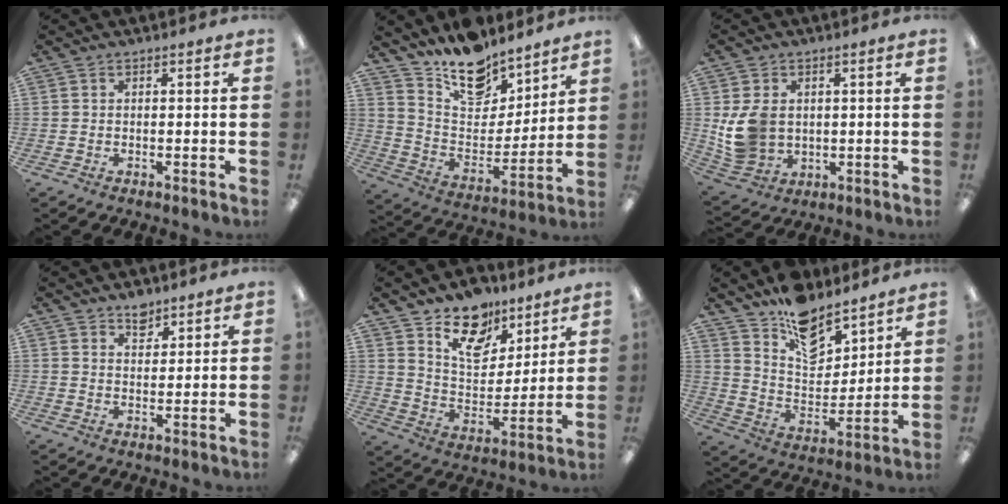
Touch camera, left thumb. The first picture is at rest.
{"total": 15.0, "force": [12.7, 7.0, 4.1], "torque": [-0.071, -0.100, 0.234]}
{"total": 9.4, "force": [1.0, 7.6, 5.4], "torque": [-0.115, 0.011, 0.025]}
{"total": 4.1, "force": [3.4, 2.1, 1.1], "torque": [0.005, -0.022, 0.057]}
{"total": 14.4, "force": [10.2, 8.4, 5.9], "torque": [-0.089, -0.059, 0.188]}
{"total": 13.8, "force": [10.6, 7.1, 5.2], "torque": [-0.079, -0.080, 0.196]}